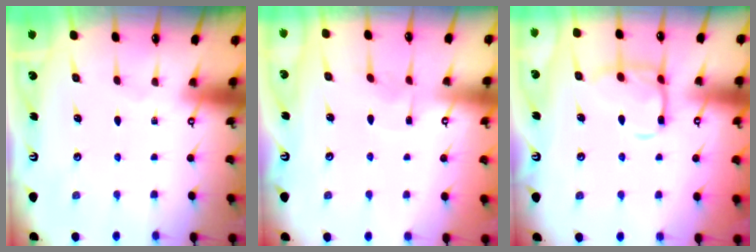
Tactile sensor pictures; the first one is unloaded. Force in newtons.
{"total": 3.7, "press": 3.7, "slide": 0.5}
{"total": 13.1, "press": 13.1, "slide": 1.1}